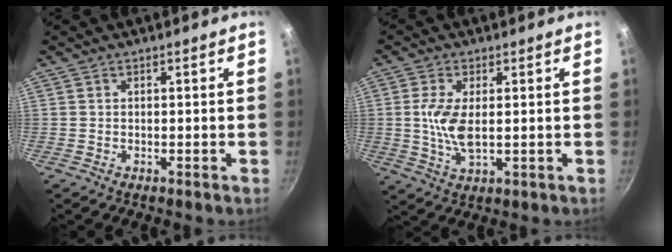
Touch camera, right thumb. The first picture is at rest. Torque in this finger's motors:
{"motor_torque": [0.88, 0.72, 0.26, 0.09, 0.32]}